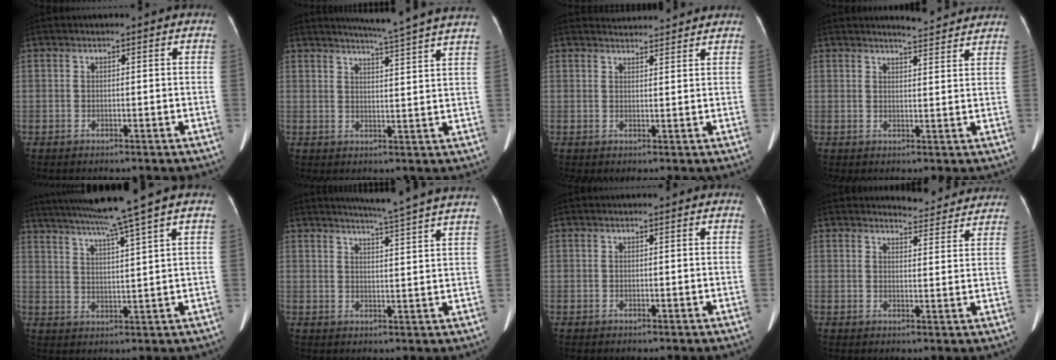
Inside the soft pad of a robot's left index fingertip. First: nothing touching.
{"total": 13.0, "force": [11.7, -1.8, 5.3], "torque": [-0.084, -0.027, 0.136]}
{"total": 5.4, "force": [5.3, 0.6, 0.6], "torque": [-0.013, 0.023, 0.065]}
{"total": 5.2, "force": [5.1, 0.2, 0.8], "torque": [-0.022, 0.004, 0.061]}
{"total": 12.7, "force": [10.1, -2.8, 7.2], "torque": [-0.122, -0.005, 0.152]}
{"total": 12.6, "force": [11.4, -1.8, 5.2], "torque": [-0.082, -0.025, 0.131]}
{"total": 0.0}
{"total": 8.1, "force": [8.0, 1.5, 0.3], "torque": [0.011, -0.007, 0.081]}